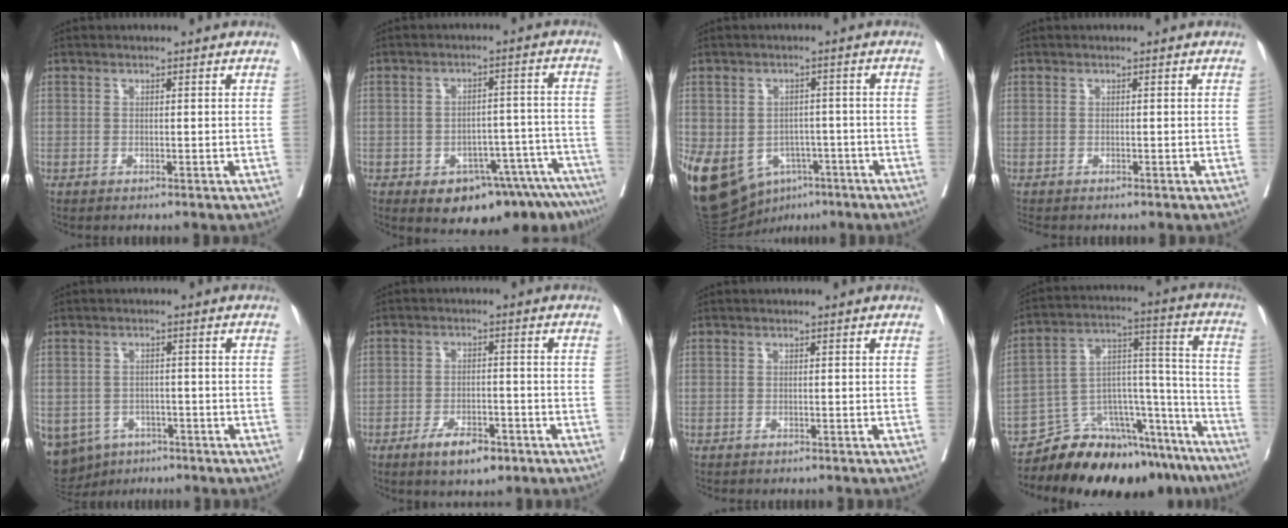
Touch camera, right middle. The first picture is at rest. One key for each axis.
{"total": 12.6, "fx": -9.2, "fy": 5.2, "fz": 6.8, "tx": -0.038, "ty": 0.030, "tz": -0.120}
{"total": 14.6, "fx": -6.9, "fy": 10.3, "fz": 7.6, "tx": -0.168, "ty": 0.011, "tz": -0.095}
{"total": 1.1, "fx": -1.0, "fy": 0.3, "fz": 0.2, "tx": -0.009, "ty": -0.004, "tz": -0.020}
{"total": 12.7, "fx": -6.8, "fy": 9.9, "fz": 4.2, "tx": -0.123, "ty": -0.001, "tz": -0.085}
{"total": 5.8, "fx": -3.7, "fy": 2.1, "fz": 3.9, "tx": -0.066, "ty": 0.000, "tz": -0.055}
{"total": 2.6, "fx": -2.3, "fy": 0.9, "fz": 0.8, "tx": -0.014, "ty": -0.004, "tz": -0.028}
{"total": 22.2, "fx": -19.1, "fy": 7.0, "fz": 8.9, "tx": -0.079, "ty": 0.051, "tz": -0.283}